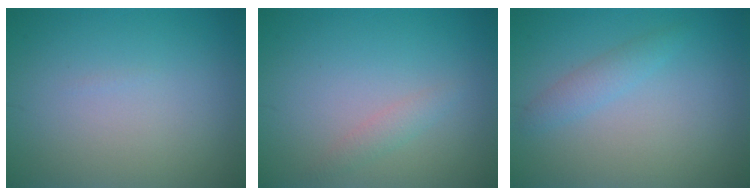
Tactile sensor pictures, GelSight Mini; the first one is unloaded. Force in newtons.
{"total": 1.2, "press": 1.2, "slide": 0.0}
{"total": 1.7, "press": 1.6, "slide": 0.0}